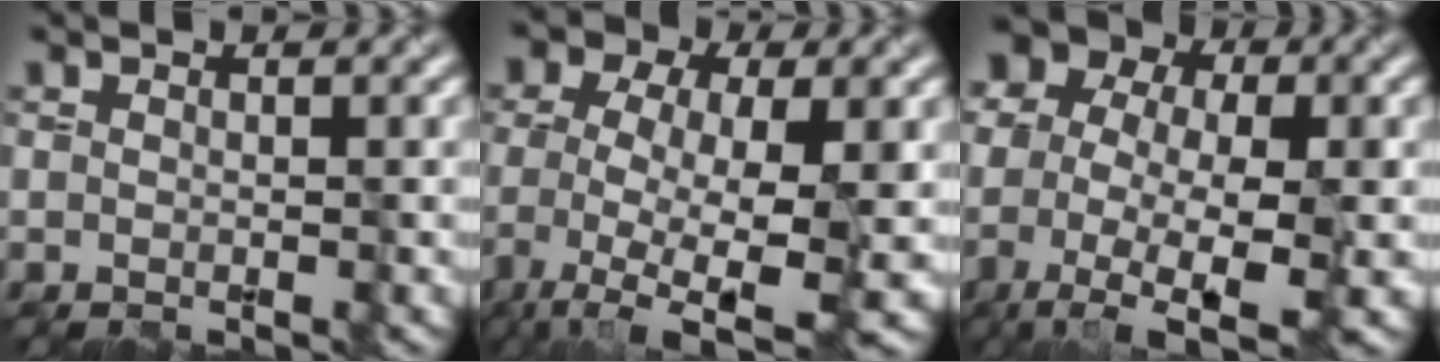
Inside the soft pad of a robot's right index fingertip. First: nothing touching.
{"total": 10.1, "force": [-2.5, 5.1, 8.4], "torque": [-0.152, -0.004, -0.048]}
{"total": 11.2, "force": [-2.4, 6.3, 8.9], "torque": [-0.152, 0.004, -0.039]}